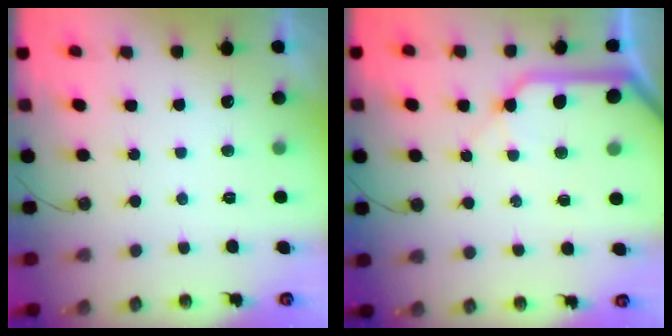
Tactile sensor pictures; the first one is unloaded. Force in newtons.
{"total": 12.1, "press": 12.0, "slide": 1.4}